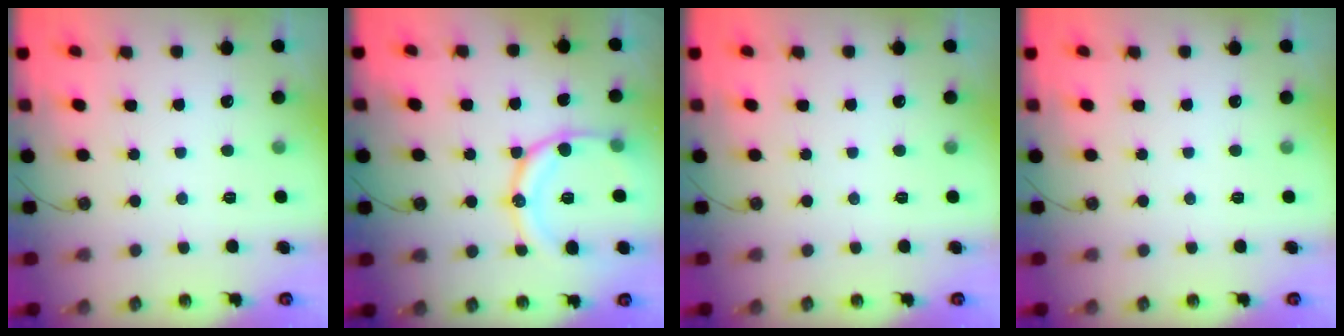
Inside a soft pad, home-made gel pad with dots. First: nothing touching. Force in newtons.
{"total": 15.4, "press": 15.4, "slide": 0.7}
{"total": 0.0}
{"total": 0.0}